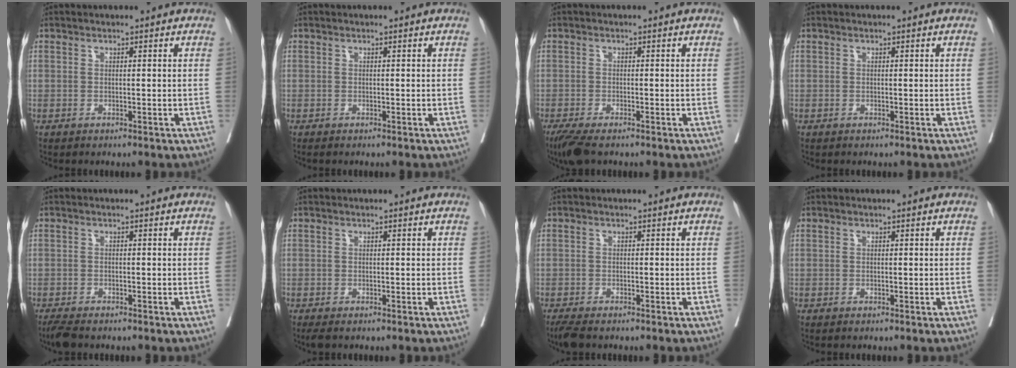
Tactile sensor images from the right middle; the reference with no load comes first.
{"total": 0.0}
{"total": 4.5, "force": [-3.4, 1.0, 2.9], "torque": [-0.052, -0.013, -0.057]}
{"total": 0.0}
{"total": 3.1, "force": [-2.6, 0.6, 1.6], "torque": [-0.033, -0.011, -0.044]}
{"total": 1.8, "force": [-1.4, 0.5, 1.0], "torque": [-0.017, -0.008, -0.023]}
{"total": 3.3, "force": [-2.7, 0.8, 1.8], "torque": [-0.037, -0.012, -0.044]}
{"total": 0.0}